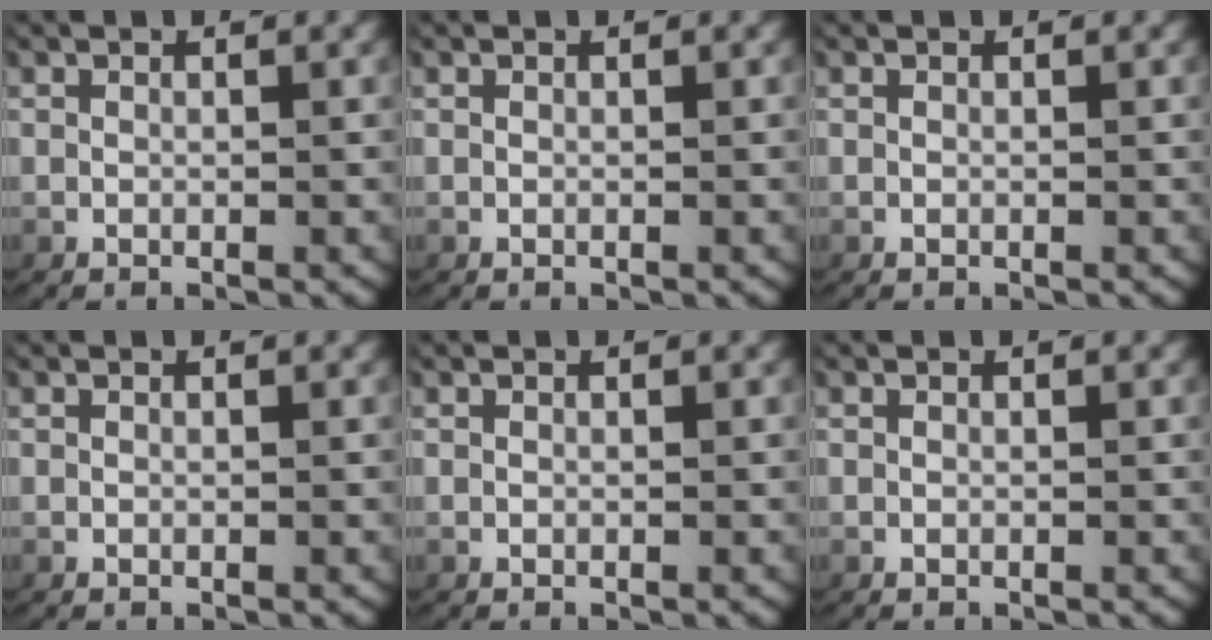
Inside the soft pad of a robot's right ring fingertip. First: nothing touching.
{"total": 0.0}
{"total": 0.0}
{"total": 0.0}
{"total": 0.0}
{"total": 0.0}